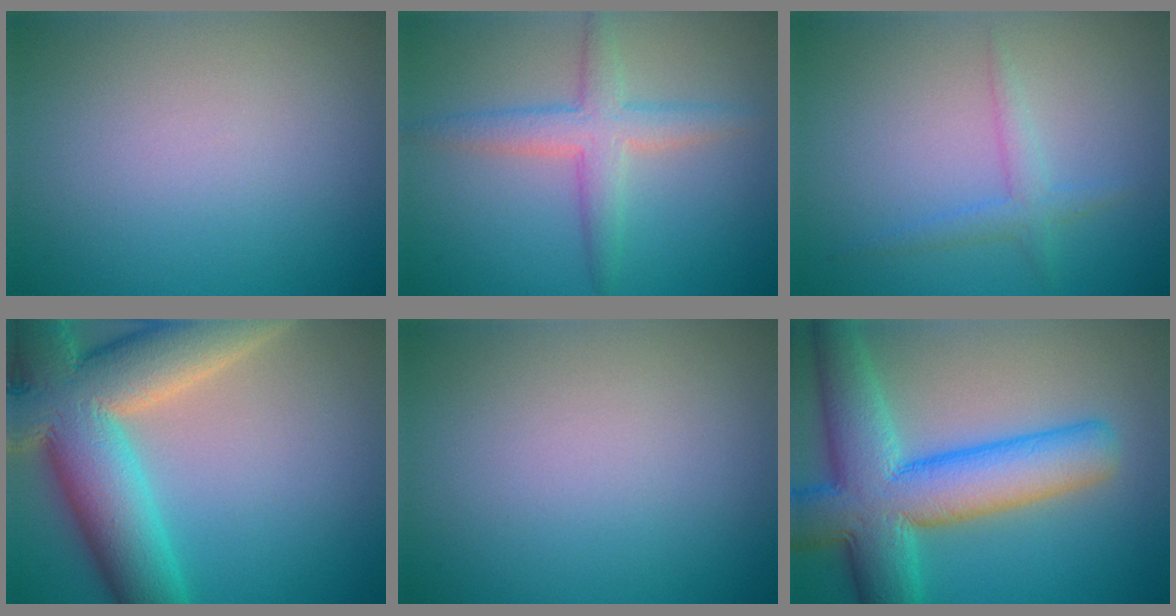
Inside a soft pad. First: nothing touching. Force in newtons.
{"total": 3.6, "press": 3.6, "slide": 0.1}
{"total": 1.7, "press": 1.7, "slide": 0.1}
{"total": 13.4, "press": 13.3, "slide": 1.1}
{"total": 0.0}
{"total": 11.0, "press": 11.0, "slide": 0.5}